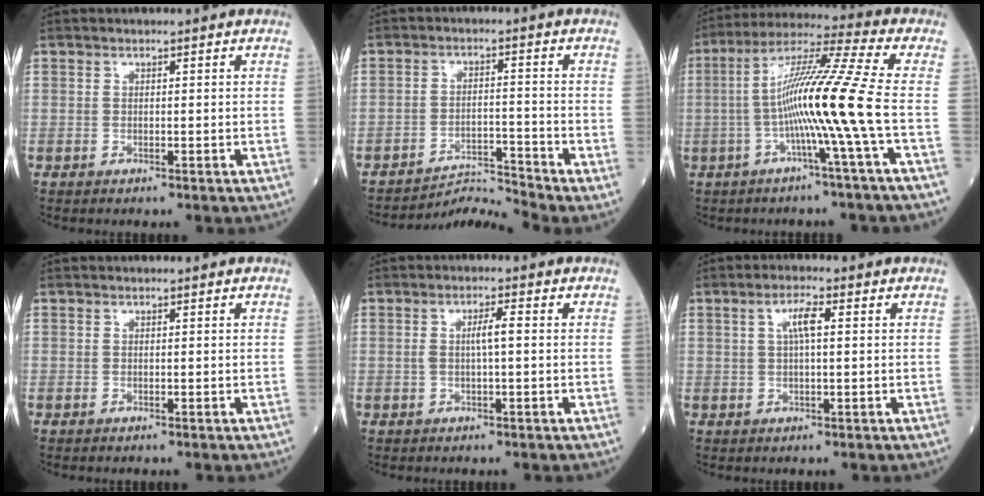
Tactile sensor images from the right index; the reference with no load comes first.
{"total": 5.6, "force": [-4.8, -2.5, -1.5], "torque": [0.019, -0.001, -0.080]}
{"total": 13.2, "force": [-2.4, -2.7, 12.7], "torque": [-0.230, 0.013, -0.053]}
{"total": 0.0}
{"total": 2.9, "force": [0.2, 0.3, 2.9], "torque": [-0.055, 0.004, 0.002]}
{"total": 3.5, "force": [0.9, 0.6, 3.3], "torque": [-0.064, 0.009, 0.017]}